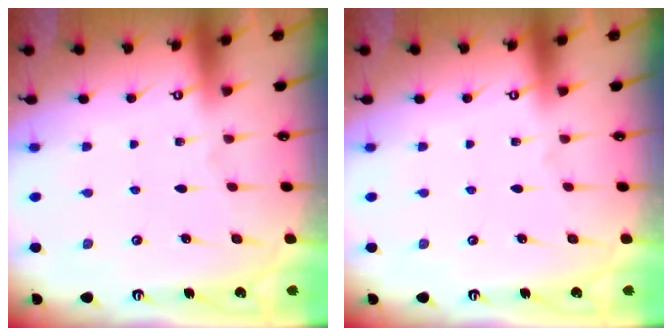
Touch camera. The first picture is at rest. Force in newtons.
{"total": 0.0}